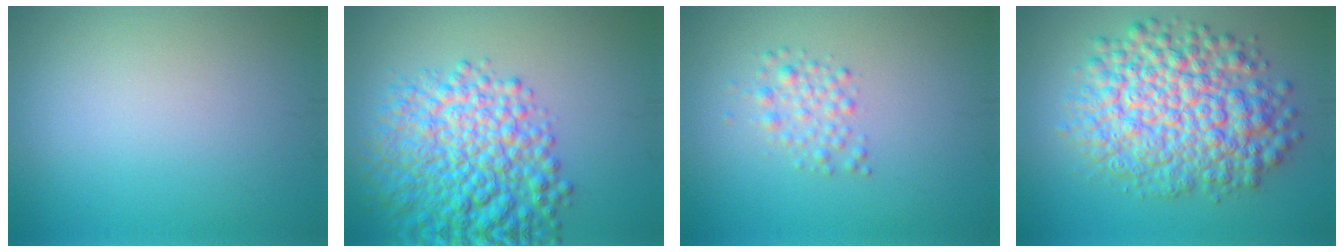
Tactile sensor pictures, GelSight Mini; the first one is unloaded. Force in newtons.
{"total": 9.1, "press": 9.1, "slide": 0.4}
{"total": 1.9, "press": 1.8, "slide": 0.1}
{"total": 9.8, "press": 9.8, "slide": 0.2}